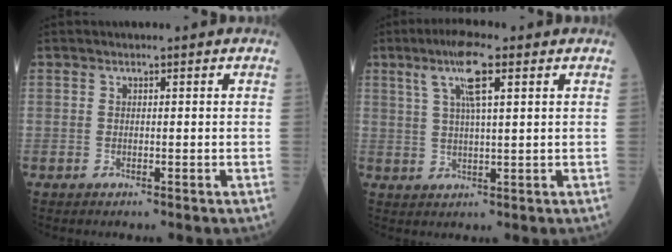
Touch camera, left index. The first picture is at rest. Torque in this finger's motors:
{"motor_torque": [1.13, -0.55, 0.53, 0.15]}